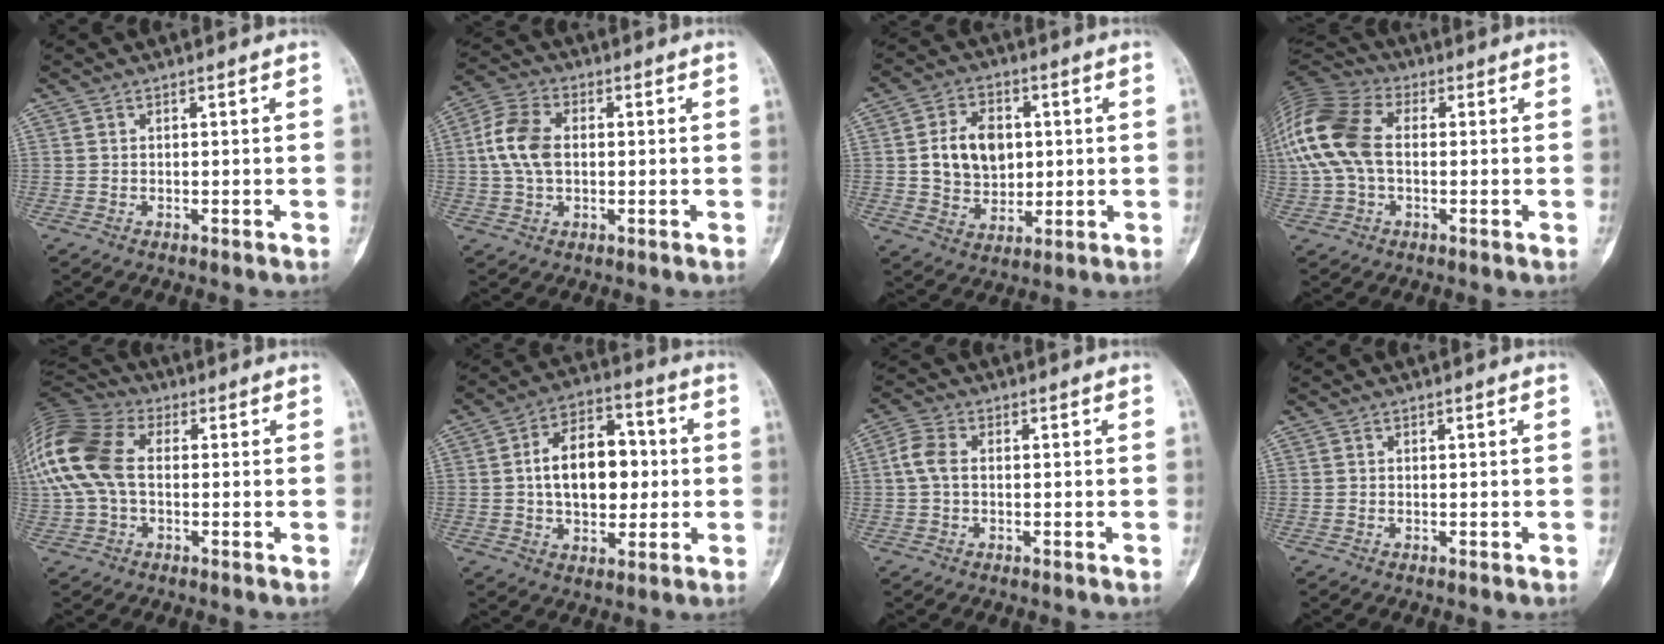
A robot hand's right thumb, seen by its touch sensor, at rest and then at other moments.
{"total": 9.0, "force": [0.6, 5.9, 6.8], "torque": [-0.138, 0.018, 0.008]}
{"total": 11.5, "force": [1.5, 8.6, 7.5], "torque": [-0.094, -0.002, 0.031]}
{"total": 17.4, "force": [1.1, 11.0, 13.4], "torque": [-0.315, 0.030, 0.015]}
{"total": 19.5, "force": [1.7, 12.8, 14.5], "torque": [-0.354, 0.030, 0.027]}
{"total": 15.0, "force": [0.7, 9.6, 11.6], "torque": [-0.151, 0.023, 0.011]}
{"total": 4.4, "force": [0.2, 2.8, 3.3], "torque": [-0.078, 0.013, 0.000]}
{"total": 0.0}